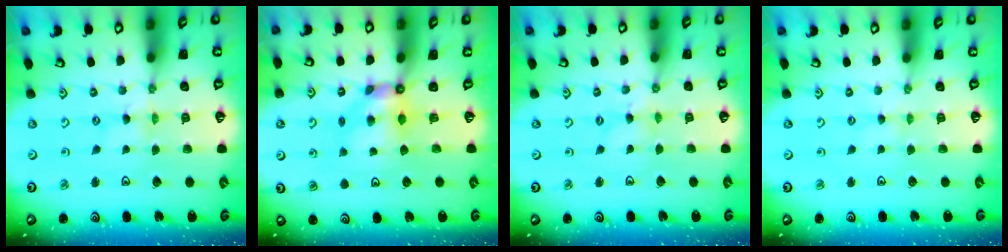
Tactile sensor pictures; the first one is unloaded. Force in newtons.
{"total": 5.4, "press": 5.4, "slide": 0.8}
{"total": 1.2, "press": 1.2, "slide": 0.3}
{"total": 2.0, "press": 1.9, "slide": 0.4}